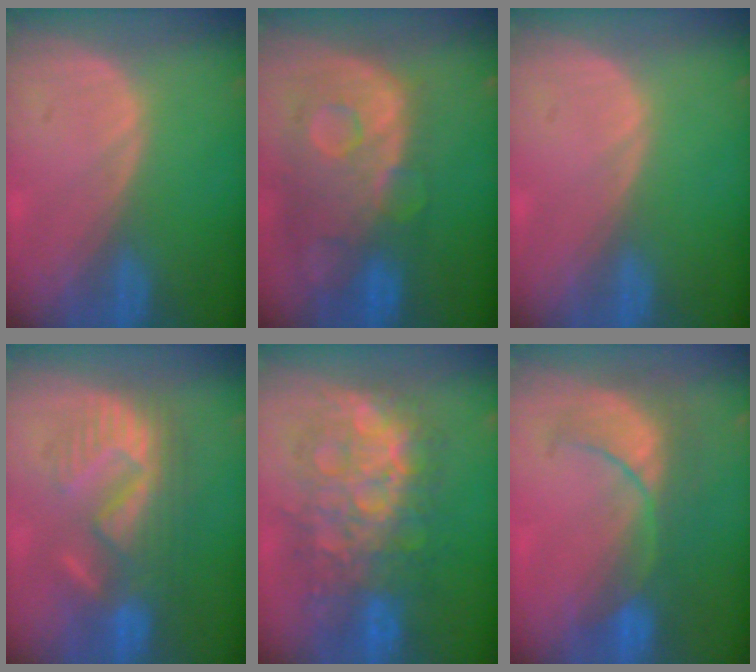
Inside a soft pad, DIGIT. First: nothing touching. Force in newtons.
{"total": 12.4, "press": 10.2, "slide": 6.9}
{"total": 0.0}
{"total": 8.9, "press": 8.7, "slide": 1.5}
{"total": 12.3, "press": 12.3, "slide": 1.3}
{"total": 8.0, "press": 7.8, "slide": 1.6}